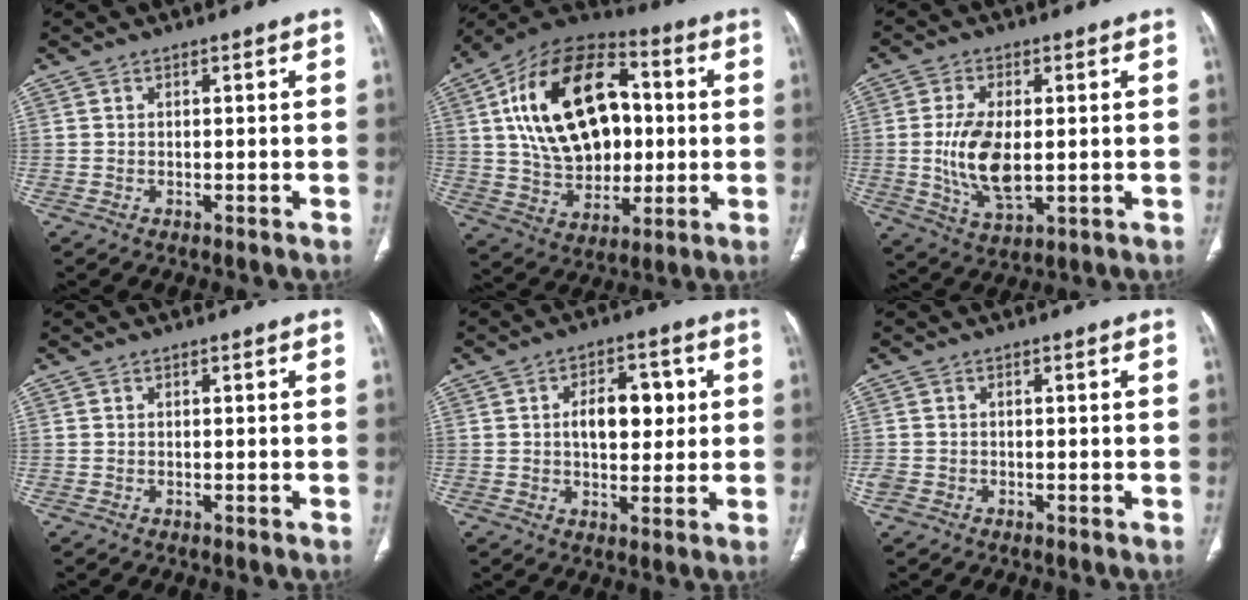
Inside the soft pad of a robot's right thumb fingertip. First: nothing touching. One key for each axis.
{"total": 25.6, "fx": 4.0, "fy": 16.4, "fz": 19.2, "tx": -0.296, "ty": 0.009, "tz": 0.070}
{"total": 11.1, "fx": -0.3, "fy": 5.6, "fz": 9.5, "tx": -0.188, "ty": -0.014, "tz": 0.004}
{"total": 0.0}
{"total": 10.9, "fx": 1.8, "fy": 6.3, "fz": 8.7, "tx": -0.093, "ty": 0.007, "tz": 0.027}
{"total": 1.9, "fx": -0.8, "fy": 1.5, "fz": 0.8, "tx": -0.019, "ty": 0.005, "tz": -0.016}